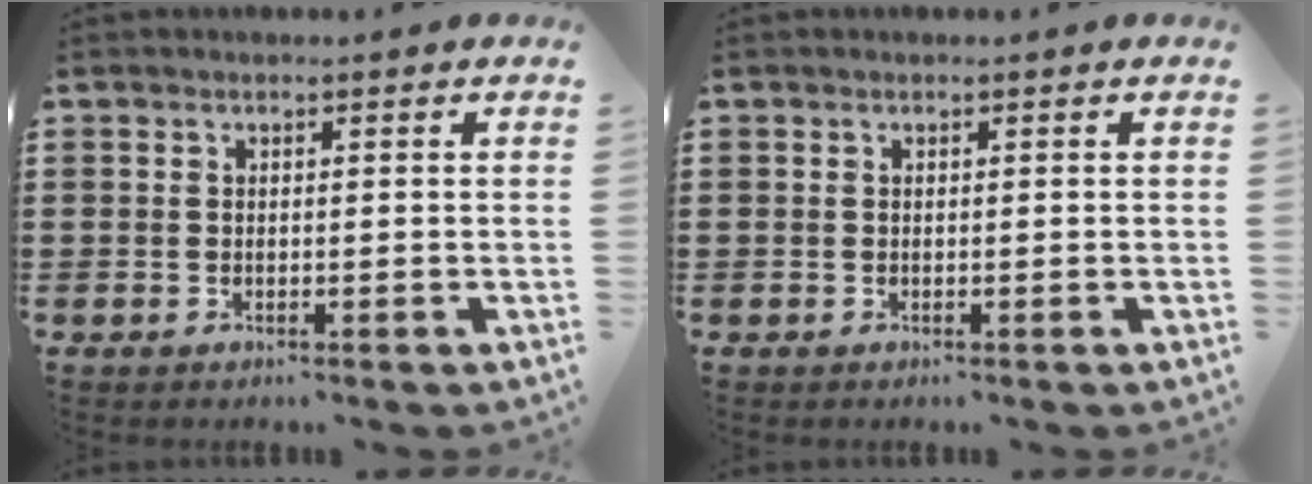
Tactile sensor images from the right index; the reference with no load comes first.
{"total": 0.0}